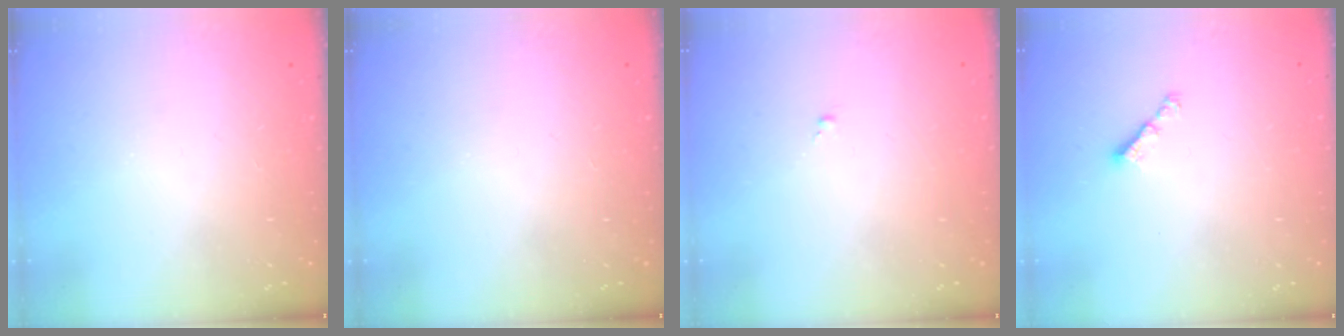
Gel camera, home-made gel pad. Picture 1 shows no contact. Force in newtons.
{"total": 0.0}
{"total": 0.0}
{"total": 3.1, "press": 3.1, "slide": 0.6}